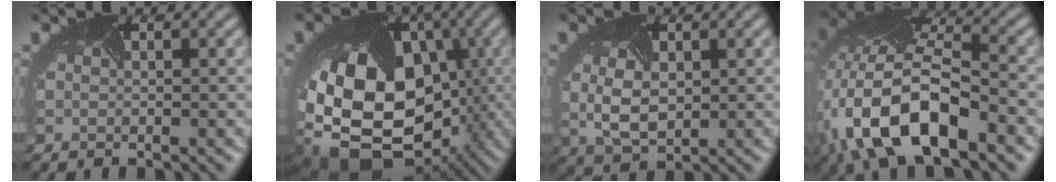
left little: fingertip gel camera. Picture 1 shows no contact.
{"total": 18.2, "force": [-5.0, 12.9, 11.9], "torque": [-0.220, -0.030, -0.070]}
{"total": 3.7, "force": [0.1, 2.3, 2.9], "torque": [-0.071, -0.007, 0.009]}
{"total": 12.5, "force": [-5.3, 5.4, 10.0], "torque": [-0.211, -0.010, -0.096]}